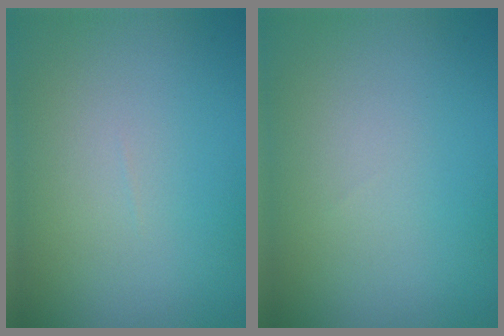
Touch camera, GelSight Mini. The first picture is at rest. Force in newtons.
{"total": 0.0}